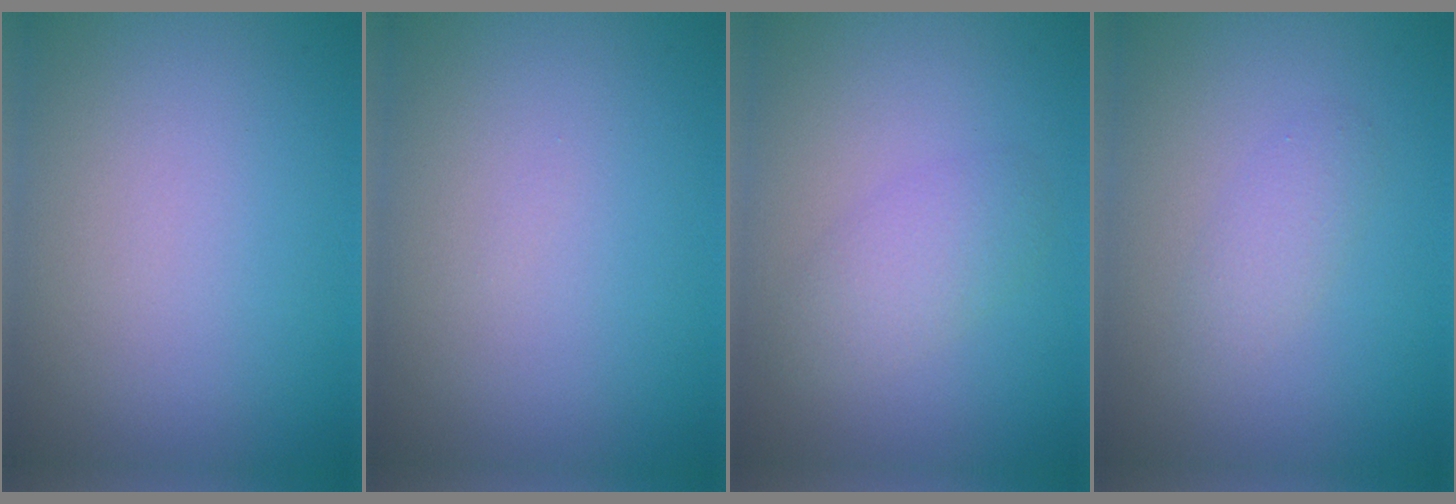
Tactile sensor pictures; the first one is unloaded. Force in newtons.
{"total": 0.0}
{"total": 2.4, "press": 2.4, "slide": 0.1}
{"total": 1.5, "press": 1.5, "slide": 0.1}